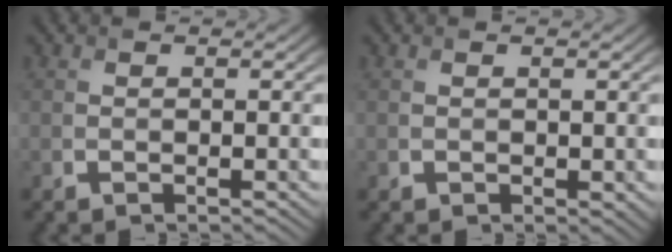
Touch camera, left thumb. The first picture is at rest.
{"total": 0.5, "force": [0.0, 0.4, 0.4], "torque": [-0.003, -0.004, 0.001]}